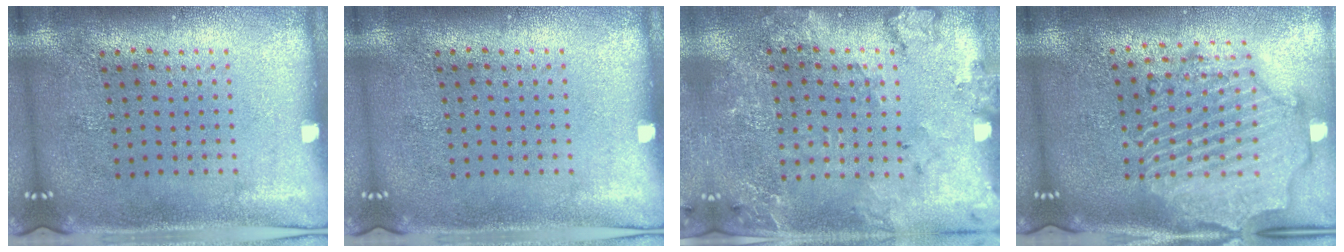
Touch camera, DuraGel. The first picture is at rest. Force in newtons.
{"total": 0.0}
{"total": 1.7, "press": 1.7, "slide": 0.2}
{"total": 2.9, "press": 2.6, "slide": 1.3}